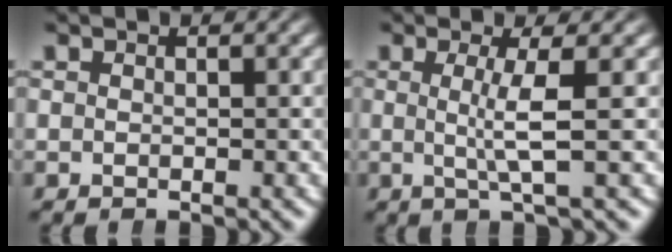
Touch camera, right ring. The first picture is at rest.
{"total": 3.2, "force": [0.2, -0.6, 3.1], "torque": [-0.064, -0.009, 0.006]}